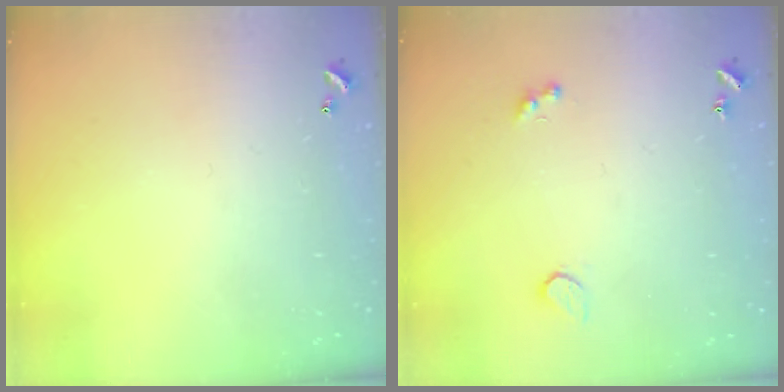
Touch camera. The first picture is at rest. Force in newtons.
{"total": 2.6, "press": 2.2, "slide": 1.2}